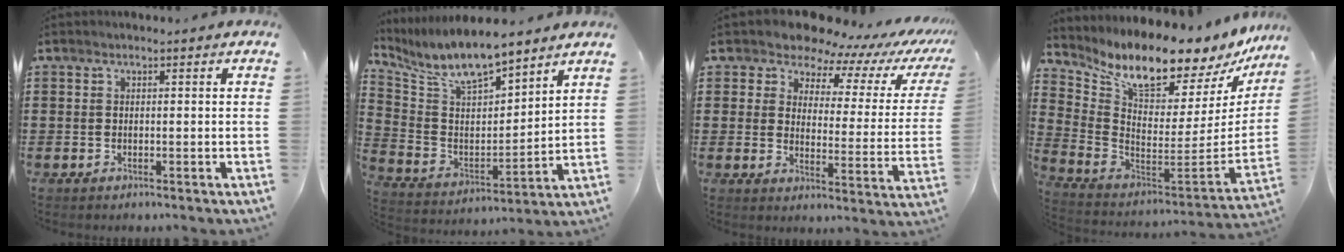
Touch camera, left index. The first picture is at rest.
{"total": 8.5, "force": [7.5, 2.2, 3.3], "torque": [-0.101, -0.042, 0.131]}
{"total": 7.6, "force": [6.9, 2.5, 1.9], "torque": [-0.056, -0.051, 0.117]}
{"total": 9.7, "force": [8.6, 1.7, 4.2], "torque": [-0.095, -0.087, 0.140]}